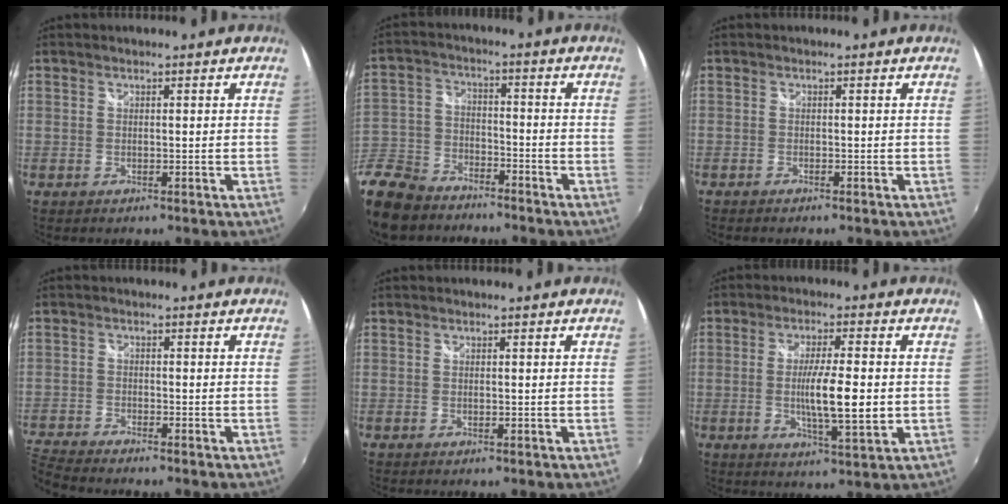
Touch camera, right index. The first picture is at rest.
{"total": 17.3, "force": [-12.8, 9.0, 7.4], "torque": [-0.209, -0.008, -0.237]}
{"total": 0.9, "force": [-0.9, -0.1, 0.2], "torque": [-0.010, -0.006, -0.018]}
{"total": 6.5, "force": [-6.3, 0.1, 1.5], "torque": [-0.061, -0.022, -0.127]}
{"total": 0.0}
{"total": 8.9, "force": [-0.7, 1.0, 8.8], "torque": [-0.152, -0.009, -0.008]}